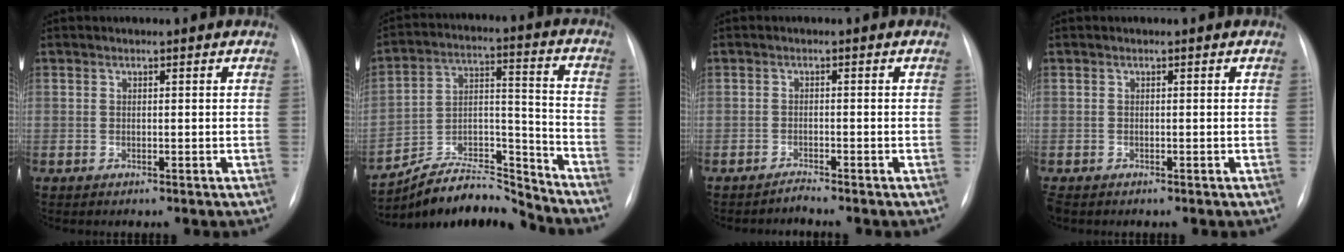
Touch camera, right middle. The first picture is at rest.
{"total": 13.6, "force": [-13.4, 1.2, 2.0], "torque": [-0.028, 0.054, -0.235]}
{"total": 1.2, "force": [-1.2, -0.3, -0.1], "torque": [0.004, -0.006, -0.018]}
{"total": 1.4, "force": [-1.1, 0.7, 0.6], "torque": [-0.009, -0.002, -0.014]}